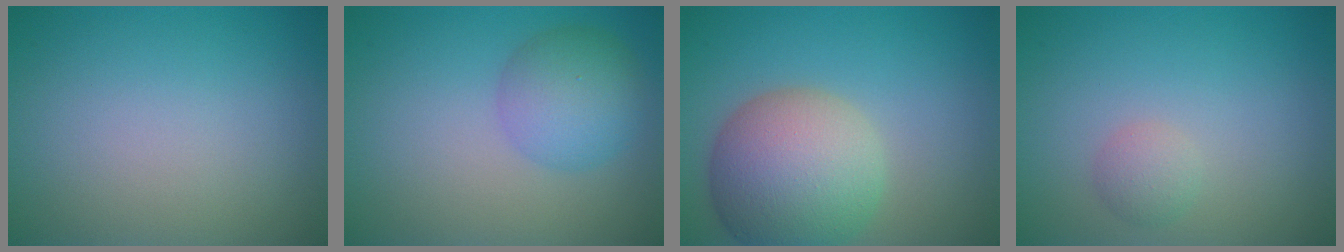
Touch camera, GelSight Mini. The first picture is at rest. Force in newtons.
{"total": 4.3, "press": 4.3, "slide": 0.1}
{"total": 8.8, "press": 8.8, "slide": 0.7}
{"total": 1.4, "press": 1.4, "slide": 0.0}